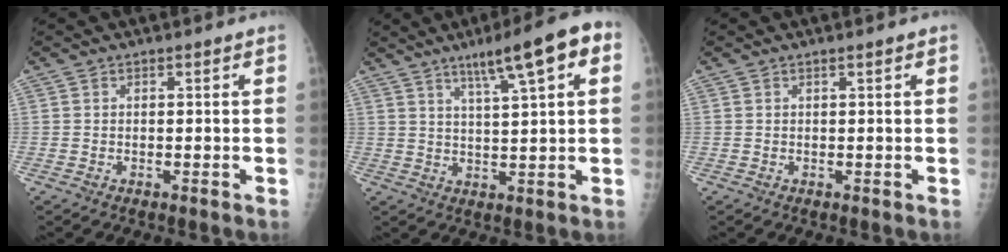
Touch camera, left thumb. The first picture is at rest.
{"total": 11.4, "force": [5.4, 1.7, 10.0], "torque": [-0.144, 0.001, 0.078]}
{"total": 0.6, "force": [0.4, 0.0, 0.5], "torque": [-0.006, 0.001, 0.004]}